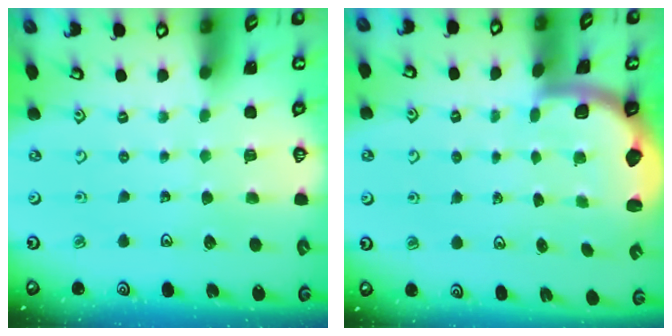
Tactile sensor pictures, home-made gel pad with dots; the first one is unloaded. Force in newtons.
{"total": 2.0, "press": 2.0, "slide": 0.5}